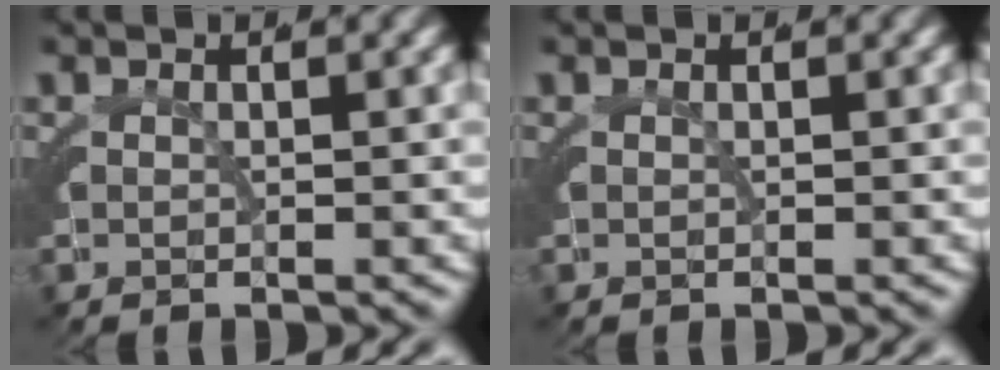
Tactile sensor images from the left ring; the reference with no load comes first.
{"total": 0.0}